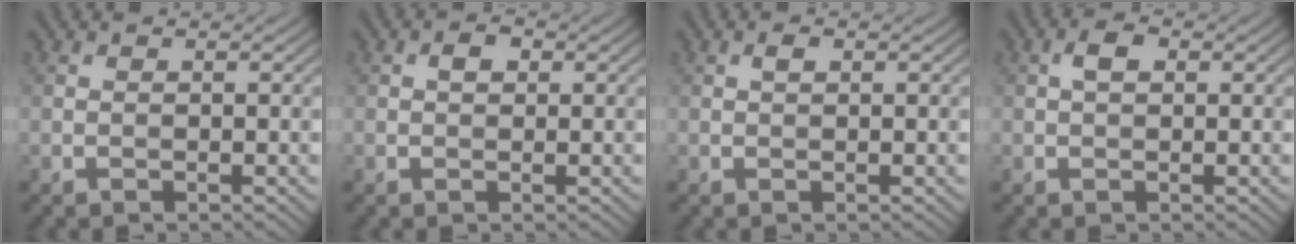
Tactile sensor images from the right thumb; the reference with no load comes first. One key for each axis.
{"total": 1.6, "fx": 0.4, "fy": 1.1, "fz": 1.1, "tx": -0.019, "ty": 0.003, "tz": 0.002}
{"total": 0.9, "fx": 0.2, "fy": 0.4, "fz": 0.7, "tx": -0.016, "ty": 0.002, "tz": 0.004}
{"total": 2.1, "fx": 0.4, "fy": 1.1, "fz": 1.7, "tx": -0.033, "ty": 0.007, "tz": 0.004}